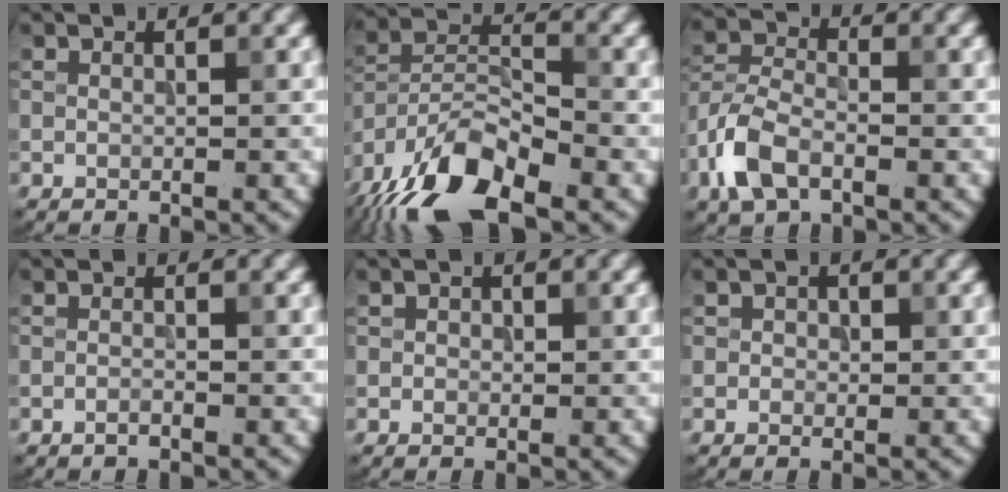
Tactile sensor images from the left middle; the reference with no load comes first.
{"total": 12.3, "force": [-8.8, 4.3, 7.5], "torque": [-0.146, -0.009, -0.165]}
{"total": 5.1, "force": [-2.6, 2.8, 3.4], "torque": [-0.075, 0.001, -0.063]}
{"total": 0.6, "force": [-0.5, 0.1, 0.4], "torque": [-0.007, 0.000, -0.010]}
{"total": 0.8, "force": [0.2, 0.7, 0.3], "torque": [-0.002, -0.004, -0.002]}
{"total": 1.1, "force": [0.2, 1.0, 0.4], "torque": [-0.002, -0.002, -0.003]}